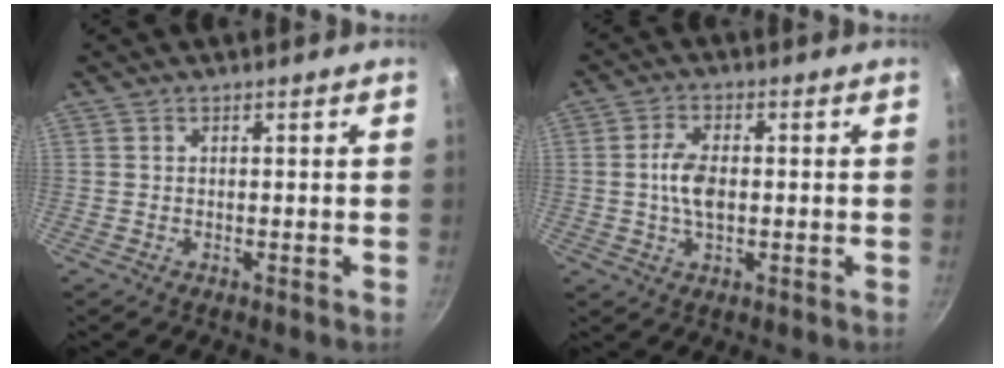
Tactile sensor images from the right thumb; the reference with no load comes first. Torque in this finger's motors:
{"motor_torque": [1.12, 1.02, 0.95, -0.40, 0.10]}